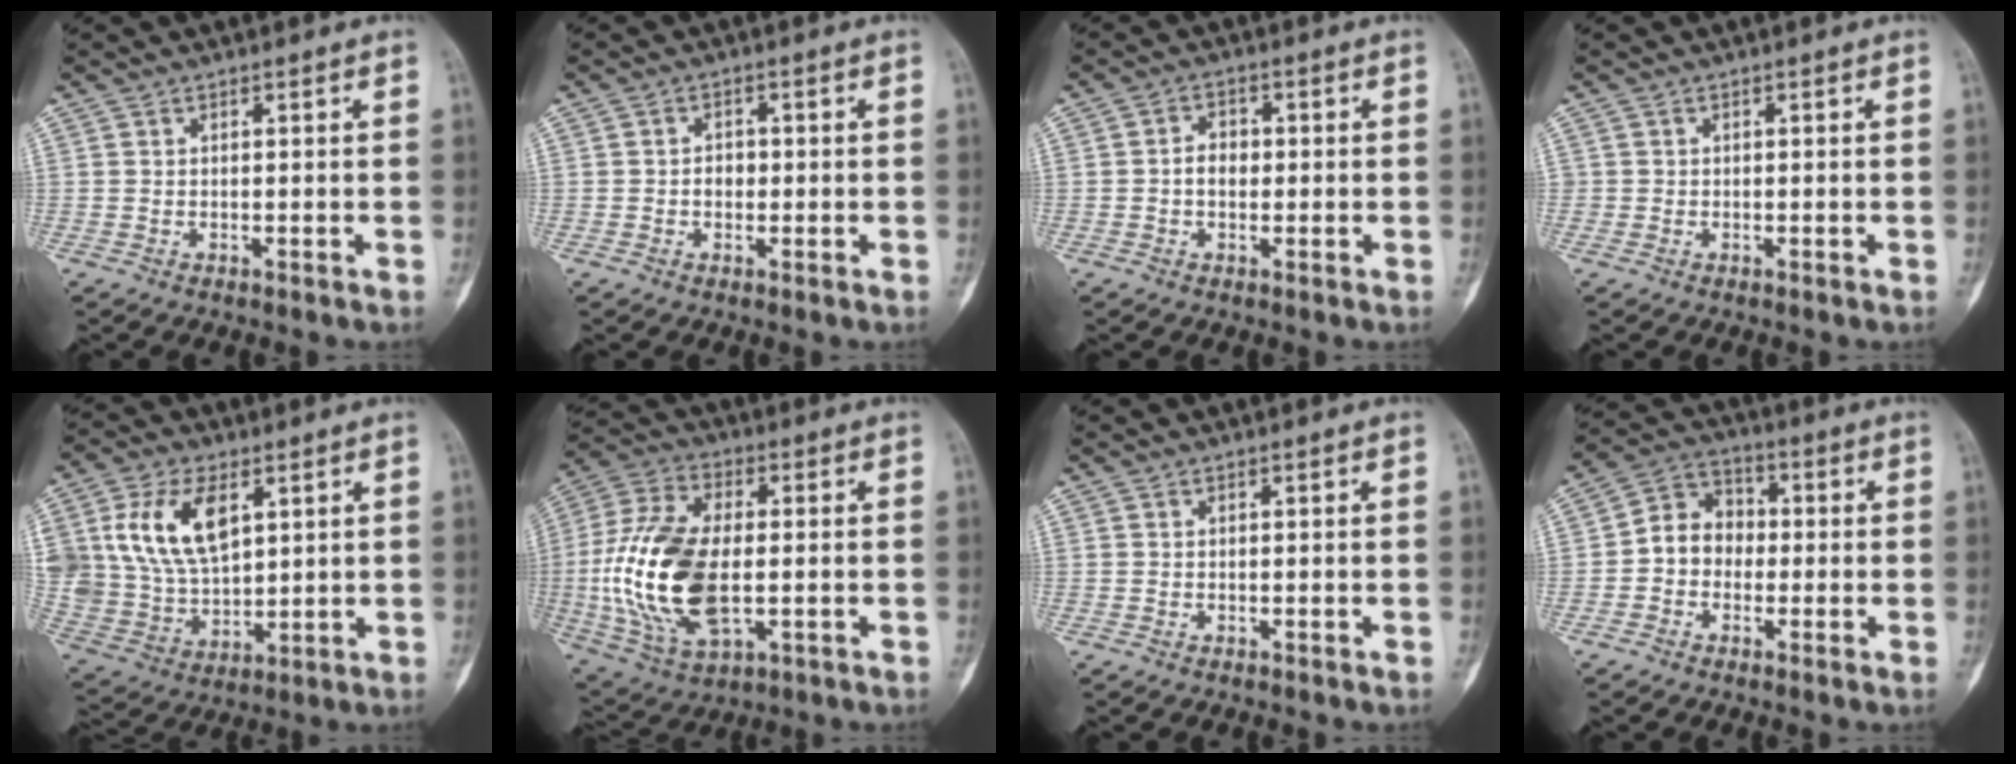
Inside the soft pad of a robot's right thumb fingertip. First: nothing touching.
{"total": 2.3, "force": [-0.4, 1.8, 1.3], "torque": [-0.004, 0.007, -0.010]}
{"total": 3.5, "force": [-0.3, 2.7, 2.3], "torque": [-0.023, 0.012, -0.012]}
{"total": 0.6, "force": [-0.1, 0.6, 0.0], "torque": [0.004, 0.005, -0.003]}
{"total": 16.2, "force": [5.6, 9.8, 11.5], "torque": [-0.209, -0.012, 0.121]}
{"total": 20.9, "force": [-1.6, 11.1, 17.6], "torque": [-0.370, 0.000, -0.020]}
{"total": 0.0}
{"total": 7.8, "force": [-1.1, 6.7, 3.8], "torque": [-0.035, 0.033, -0.037]}